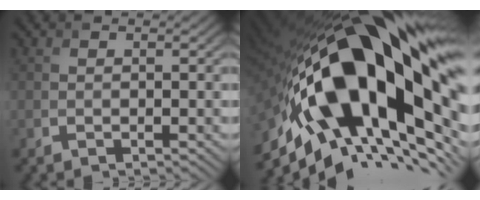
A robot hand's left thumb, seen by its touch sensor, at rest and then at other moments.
{"total": 23.4, "force": [0.5, 9.5, 21.3], "torque": [-0.384, -0.046, 0.000]}